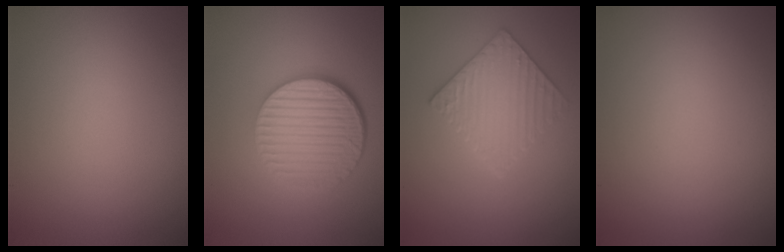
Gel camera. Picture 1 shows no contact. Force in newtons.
{"total": 6.2, "press": 4.2, "slide": 4.5}
{"total": 4.1, "press": 3.7, "slide": 1.7}
{"total": 0.0}